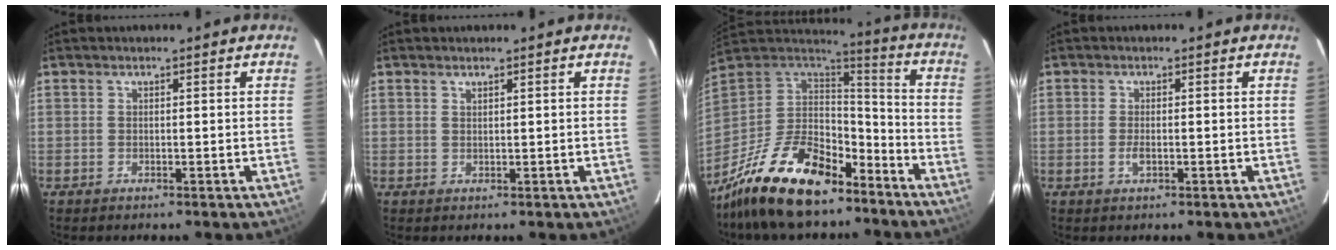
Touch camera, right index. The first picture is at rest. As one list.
[{"total": 0.6, "force": [0.5, 0.1, 0.2], "torque": [-0.002, 0.001, 0.011]}, {"total": 24.4, "force": [-16.7, 10.8, 14.2], "torque": [-0.292, -0.011, -0.273]}, {"total": 1.8, "force": [-0.6, 0.7, 1.5], "torque": [-0.033, -0.002, -0.011]}]